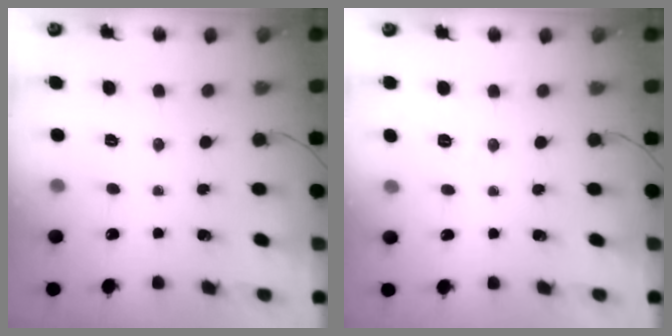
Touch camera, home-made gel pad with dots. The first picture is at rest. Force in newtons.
{"total": 2.8, "press": 2.1, "slide": 1.9}